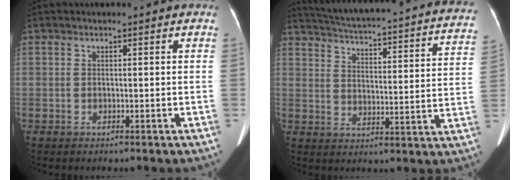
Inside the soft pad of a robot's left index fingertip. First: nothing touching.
{"total": 30.1, "force": [27.1, 3.6, 12.6], "torque": [-0.201, -0.061, 0.324]}